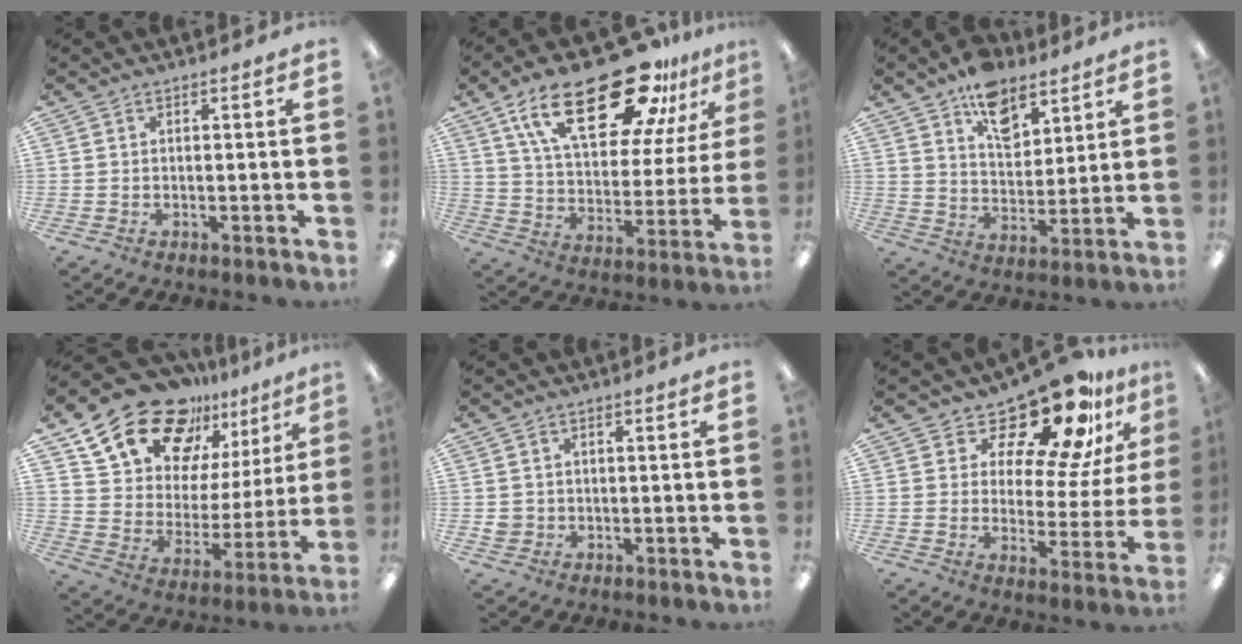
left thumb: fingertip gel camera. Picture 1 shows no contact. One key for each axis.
{"total": 28.3, "fx": 17.3, "fy": 12.1, "fz": 18.8, "tx": -0.305, "ty": -0.085, "tz": 0.290}
{"total": 11.3, "fx": 7.9, "fy": 6.4, "fz": 5.0, "tx": -0.068, "ty": -0.040, "tz": 0.141}
{"total": 20.8, "fx": 15.9, "fy": 11.0, "fz": 7.9, "tx": -0.153, "ty": -0.105, "tz": 0.289}
{"total": 2.2, "fx": -0.2, "fy": 2.1, "fz": 0.4, "tx": -0.009, "ty": 0.003, "tz": -0.005}
{"total": 17.9, "fx": 13.8, "fy": 6.2, "fz": 9.6, "tx": -0.155, "ty": -0.102, "tz": 0.230}